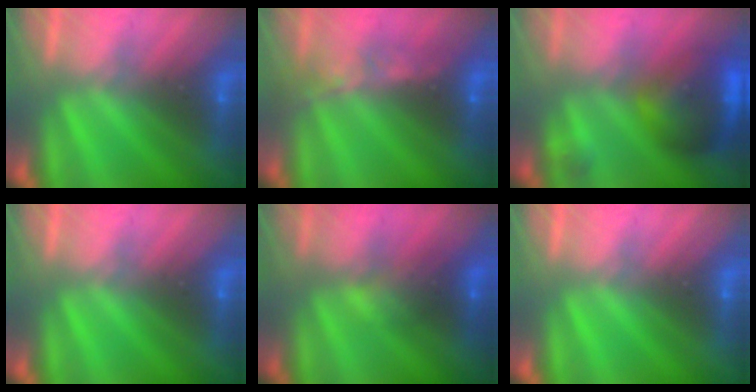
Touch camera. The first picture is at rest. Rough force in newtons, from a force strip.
{"total": 9.1}
{"total": 7.6}
{"total": 0.0}
{"total": 2.2}
{"total": 0.0}